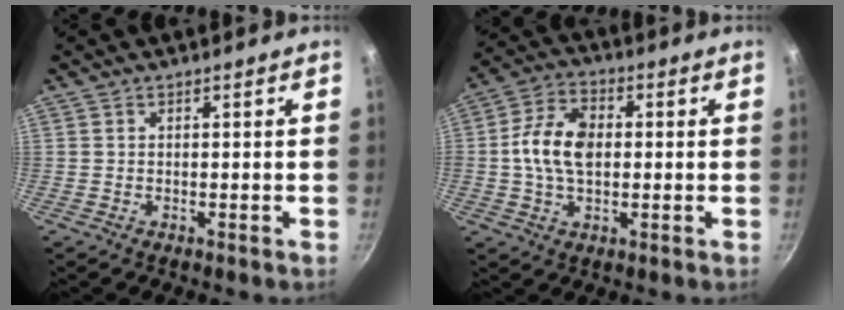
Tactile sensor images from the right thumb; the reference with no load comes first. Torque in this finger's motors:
{"motor_torque": [0.13, 0.34, 0.61, -0.32, 0.20]}